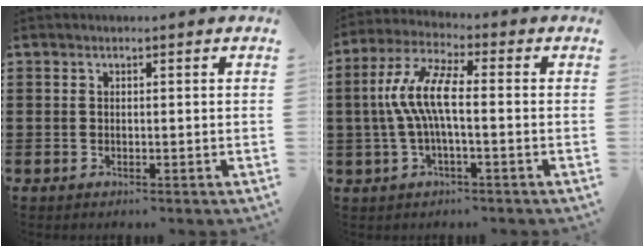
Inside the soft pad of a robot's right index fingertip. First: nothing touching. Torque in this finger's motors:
{"motor_torque": [1.82, -0.32, 1.05, 0.21]}